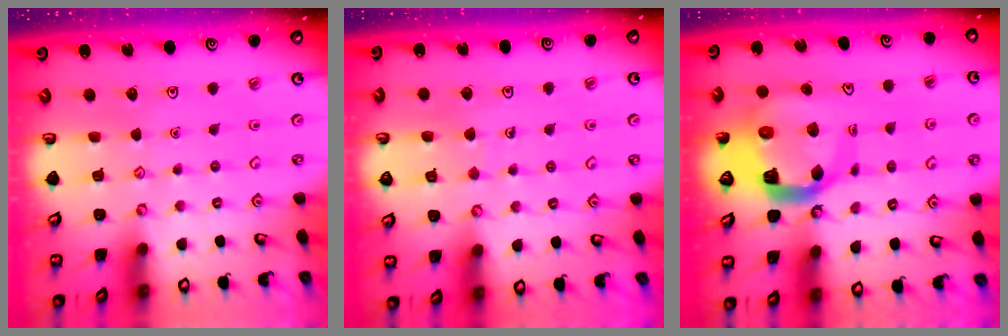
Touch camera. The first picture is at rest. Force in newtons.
{"total": 4.0, "press": 4.0, "slide": 0.3}
{"total": 11.1, "press": 11.0, "slide": 1.5}